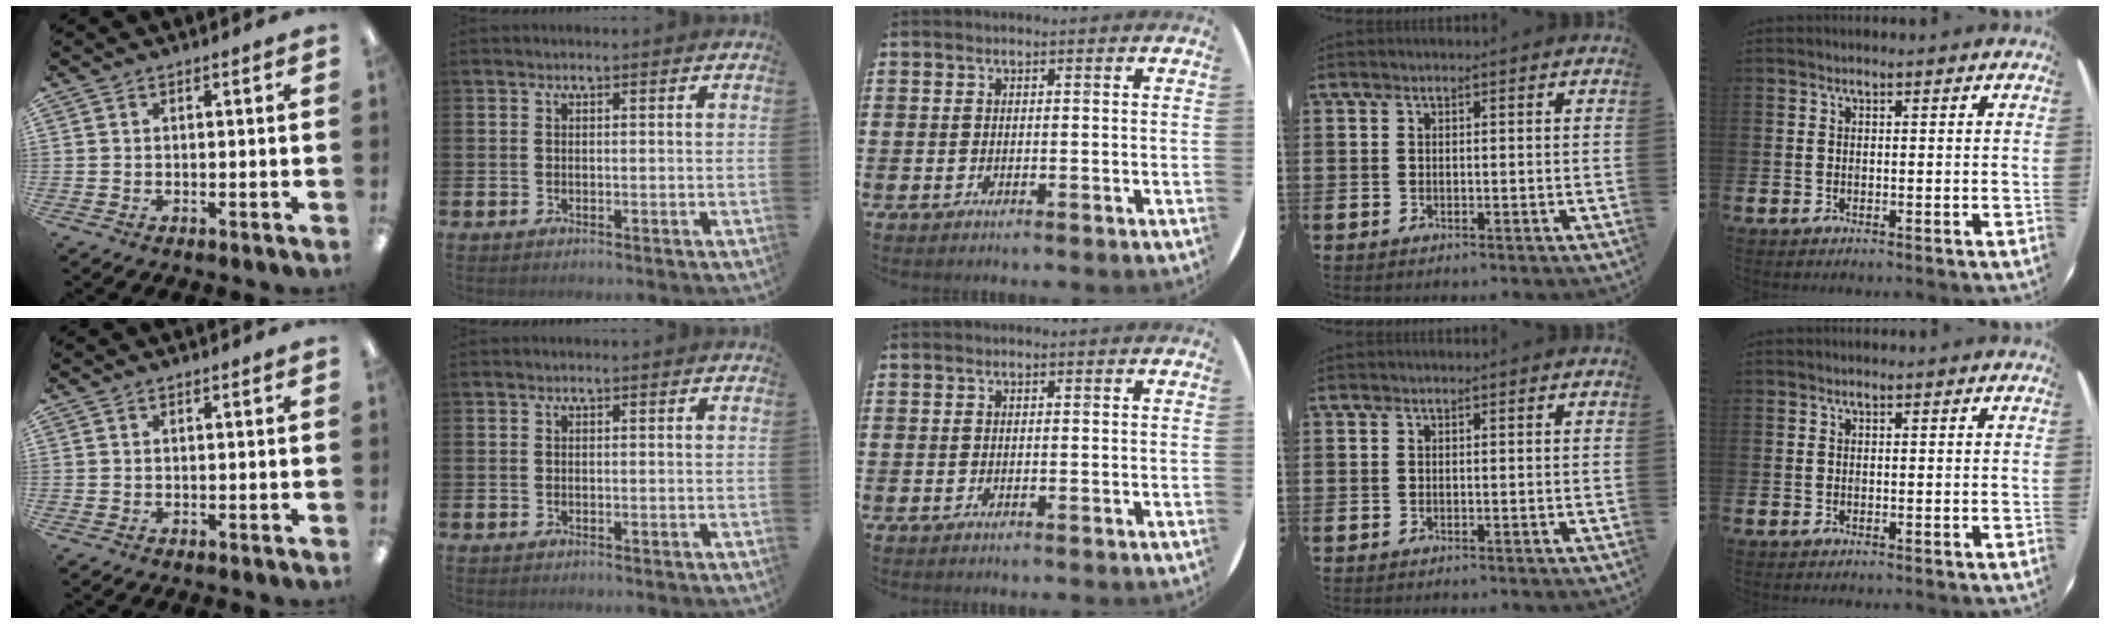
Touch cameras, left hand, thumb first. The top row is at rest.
{}